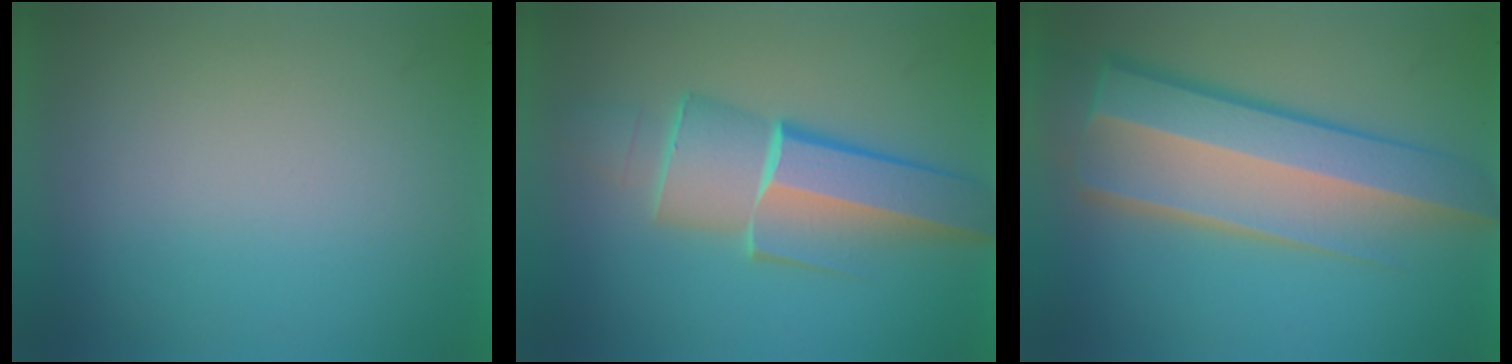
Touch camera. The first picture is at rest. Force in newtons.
{"total": 6.2}
{"total": 8.8}